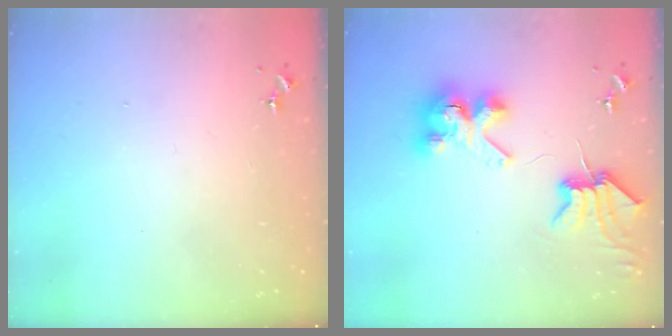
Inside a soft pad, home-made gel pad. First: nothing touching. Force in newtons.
{"total": 9.7, "press": 9.6, "slide": 1.3}